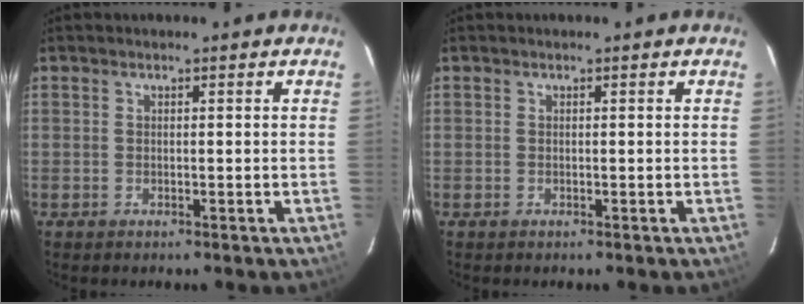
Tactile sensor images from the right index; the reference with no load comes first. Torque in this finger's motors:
{"motor_torque": [0.00, 0.00, 0.00, 0.00]}